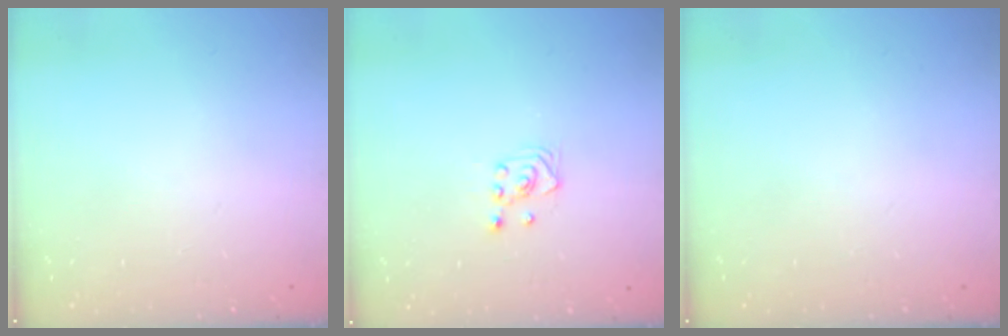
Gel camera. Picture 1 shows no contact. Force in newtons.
{"total": 3.0, "press": 2.6, "slide": 1.5}
{"total": 0.0}